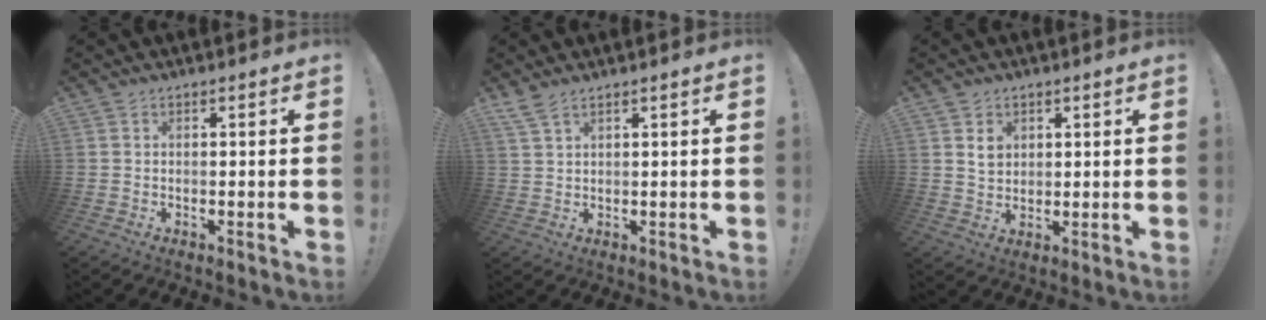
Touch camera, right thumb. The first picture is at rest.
{"total": 3.3, "force": [2.5, 0.7, 2.1], "torque": [-0.050, -0.006, 0.048]}
{"total": 4.5, "force": [2.0, 3.7, 1.6], "torque": [-0.019, -0.005, 0.035]}